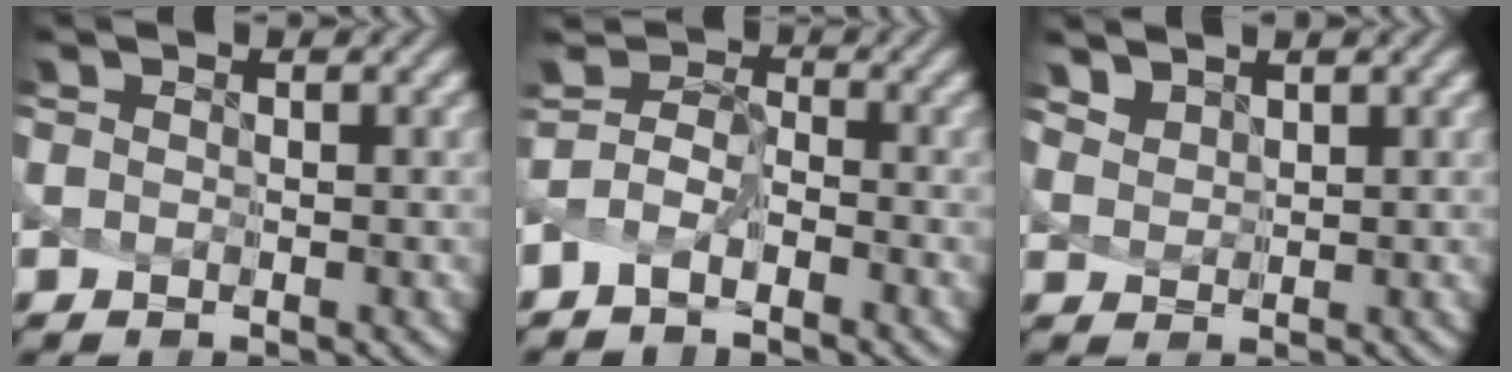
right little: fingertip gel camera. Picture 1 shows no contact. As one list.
[{"total": 1.7, "force": [-1.6, 0.3, 0.7], "torque": [-0.017, -0.002, -0.037]}, {"total": 3.9, "force": [2.6, 2.4, 1.7], "torque": [-0.051, 0.017, 0.037]}]